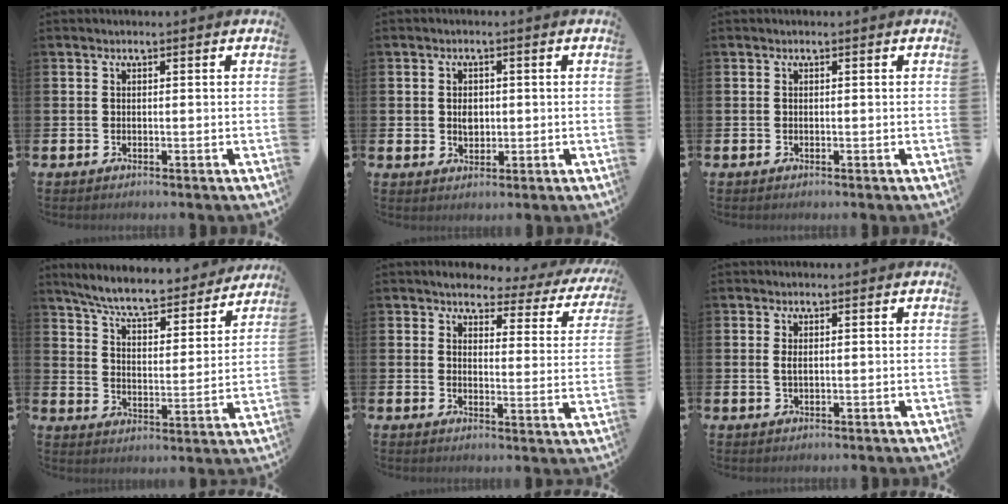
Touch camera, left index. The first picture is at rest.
{"total": 2.4, "force": [0.5, 2.0, 1.3], "torque": [-0.005, -0.001, 0.002]}
{"total": 0.0}
{"total": 7.8, "force": [7.2, 0.9, 2.9], "torque": [-0.085, -0.050, 0.123]}
{"total": 3.0, "force": [2.7, 1.3, 0.6], "torque": [-0.024, -0.025, 0.036]}
{"total": 1.1, "force": [0.3, 0.4, 1.0], "torque": [-0.018, 0.003, 0.003]}